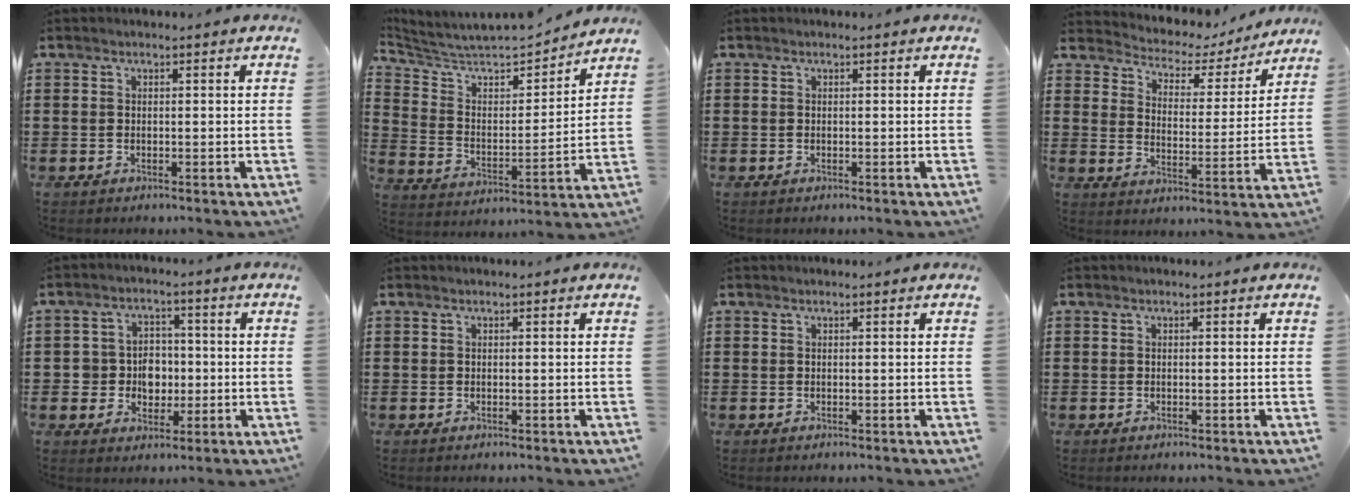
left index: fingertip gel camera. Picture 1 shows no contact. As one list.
[{"total": 5.4, "force": [5.0, 1.3, 1.6], "torque": [-0.062, -0.044, 0.078]}, {"total": 0.0}, {"total": 3.6, "force": [3.4, 1.2, 0.3], "torque": [-0.031, -0.030, 0.050]}, {"total": 5.1, "force": [-0.6, 4.6, 2.2], "torque": [-0.049, 0.009, -0.014]}, {"total": 0.0}, {"total": 0.0}, {"total": 0.0}]